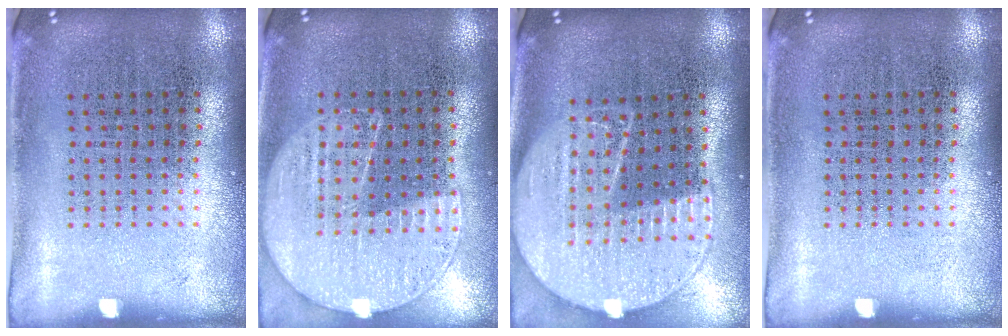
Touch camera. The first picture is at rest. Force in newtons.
{"total": 1.1, "press": 1.1, "slide": 0.4}
{"total": 2.1, "press": 1.8, "slide": 1.1}
{"total": 0.0}